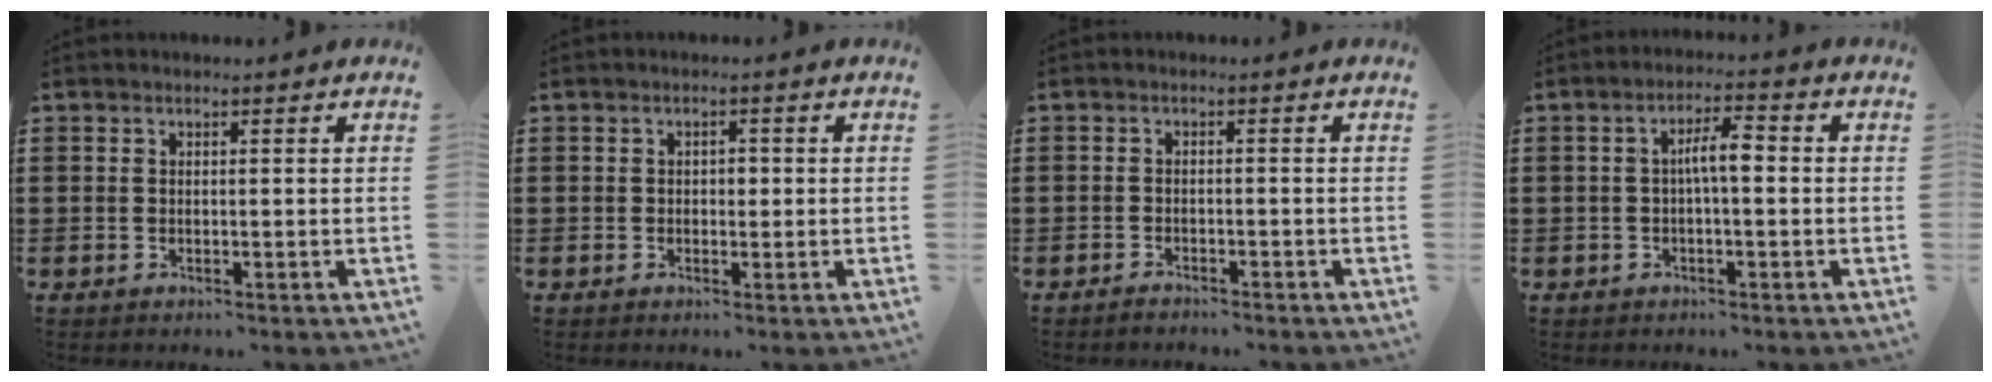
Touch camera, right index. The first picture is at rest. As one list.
[{"total": 1.2, "force": [-0.1, 0.8, 0.9], "torque": [-0.018, 0.005, -0.004]}, {"total": 1.2, "force": [-1.2, 0.1, 0.1], "torque": [-0.006, 0.001, -0.025]}, {"total": 4.4, "force": [-0.1, 1.1, 4.3], "torque": [-0.080, 0.011, -0.006]}]